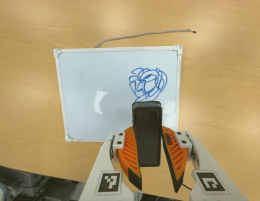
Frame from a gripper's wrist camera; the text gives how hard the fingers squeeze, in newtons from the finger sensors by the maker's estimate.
{"total": 8.3, "left": 7.9, "right": 8.6}